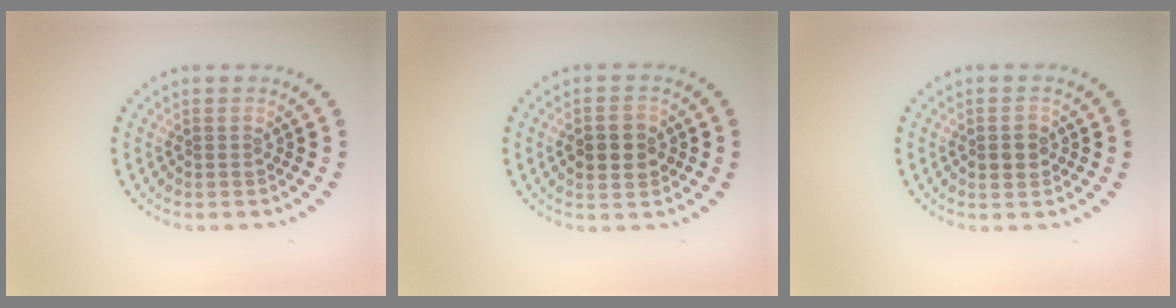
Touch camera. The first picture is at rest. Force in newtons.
{"total": 3.4, "press": 3.4, "slide": 0.2}
{"total": 1.6, "press": 1.6, "slide": 0.1}